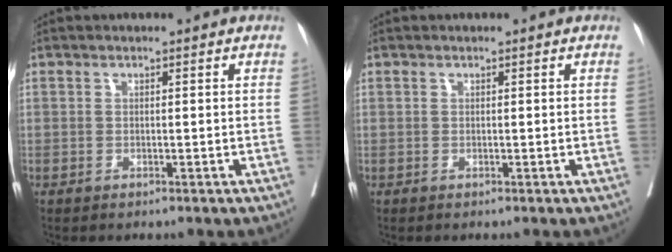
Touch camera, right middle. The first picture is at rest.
{"total": 0.0}